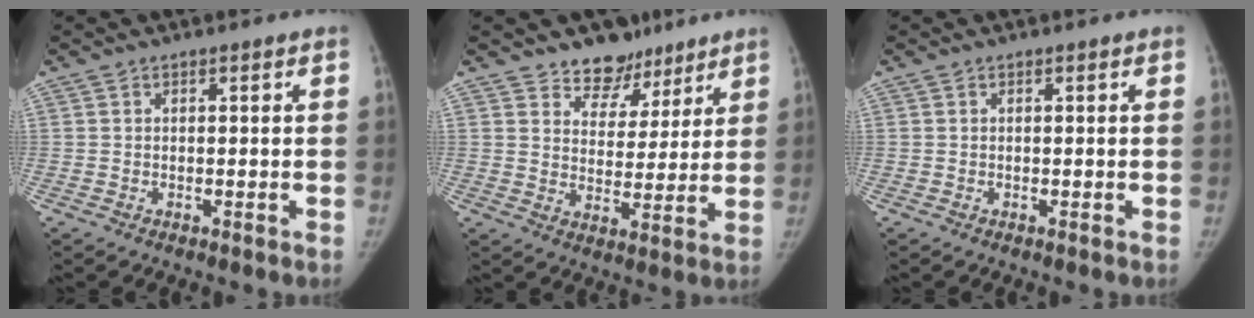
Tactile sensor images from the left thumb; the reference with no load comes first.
{"total": 8.5, "force": [6.5, 5.3, 1.3], "torque": [0.028, -0.043, 0.108]}
{"total": 0.0}